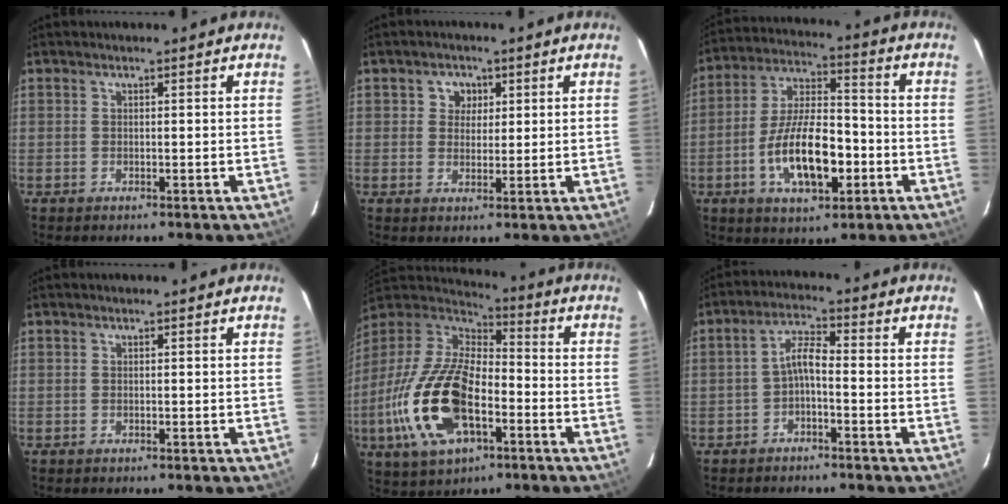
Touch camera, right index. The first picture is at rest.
{"total": 3.5, "force": [1.2, 3.2, 0.6], "torque": [0.001, 0.010, 0.019]}
{"total": 15.0, "force": [-4.6, 6.3, 12.8], "torque": [-0.248, 0.004, -0.075]}
{"total": 0.0}
{"total": 22.5, "force": [-7.4, 11.2, 18.1], "torque": [-0.394, -0.024, -0.136]}
{"total": 3.7, "force": [-1.8, 1.0, 3.0], "torque": [-0.067, 0.013, -0.033]}